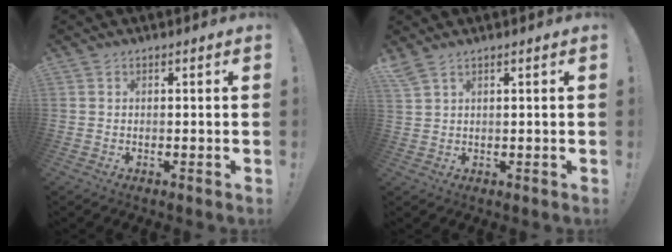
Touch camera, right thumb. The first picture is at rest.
{"total": 2.3, "force": [1.9, 0.1, 1.3], "torque": [-0.034, -0.007, 0.036]}